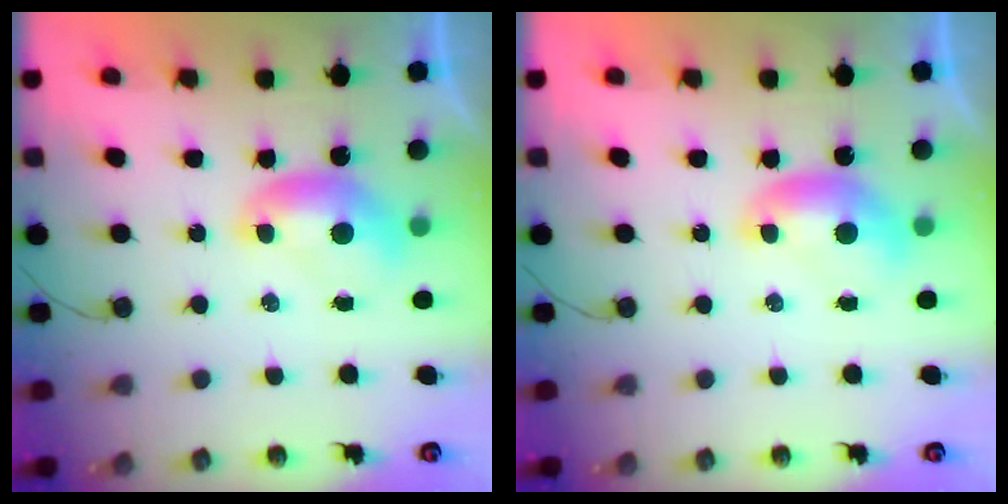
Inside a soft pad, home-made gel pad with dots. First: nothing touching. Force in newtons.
{"total": 0.0}